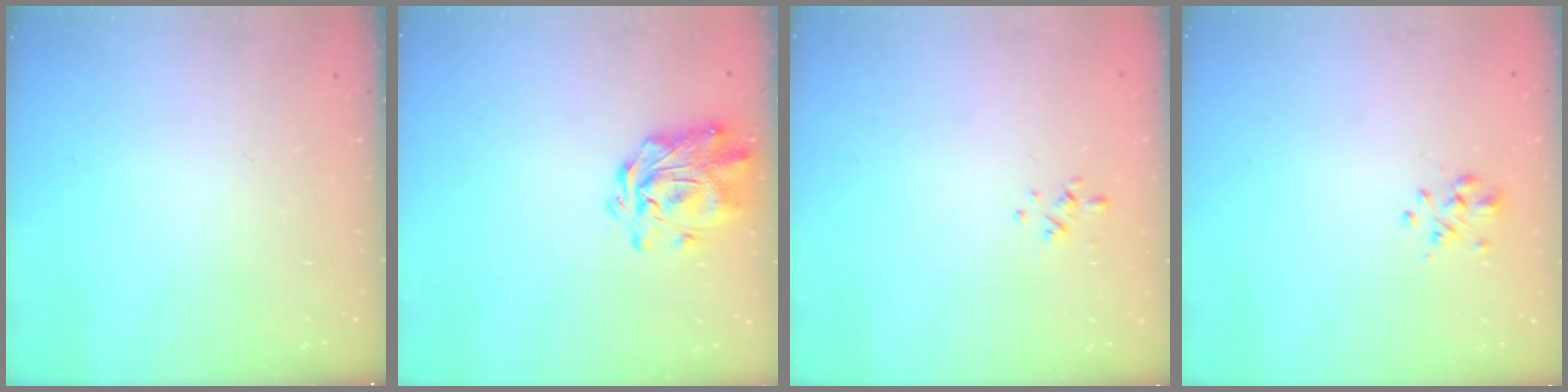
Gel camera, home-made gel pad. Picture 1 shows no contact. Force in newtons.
{"total": 2.9, "press": 2.6, "slide": 1.3}
{"total": 0.6, "press": 0.4, "slide": 0.5}
{"total": 2.4, "press": 2.2, "slide": 1.1}